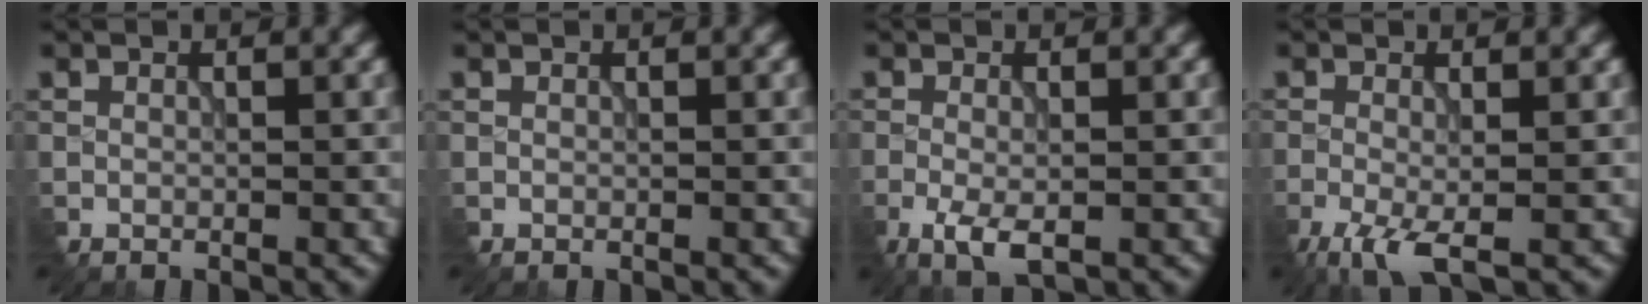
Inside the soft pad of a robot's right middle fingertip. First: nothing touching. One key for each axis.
{"total": 0.0}
{"total": 3.1, "fx": -1.7, "fy": 1.1, "fz": 2.3, "tx": -0.058, "ty": -0.009, "tz": -0.027}
{"total": 4.3, "fx": -2.4, "fy": 1.3, "fz": 3.4, "tx": -0.080, "ty": -0.009, "tz": -0.044}